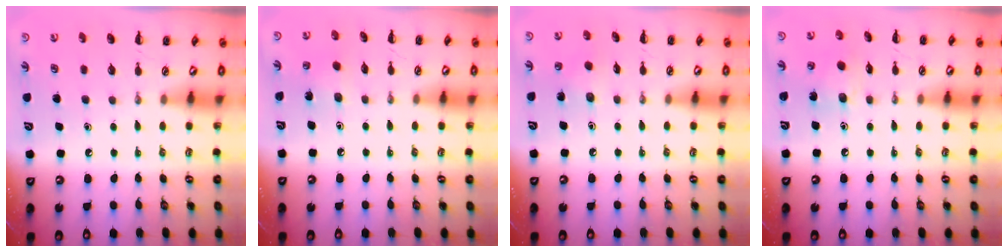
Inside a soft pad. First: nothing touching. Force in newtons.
{"total": 2.3, "press": 2.1, "slide": 0.9}
{"total": 6.2, "press": 6.1, "slide": 1.2}
{"total": 7.0, "press": 6.9, "slide": 0.6}